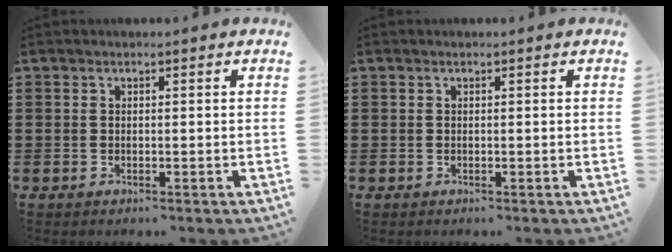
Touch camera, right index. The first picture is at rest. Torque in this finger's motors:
{"motor_torque": [0.00, 0.00, 0.00, 0.00]}